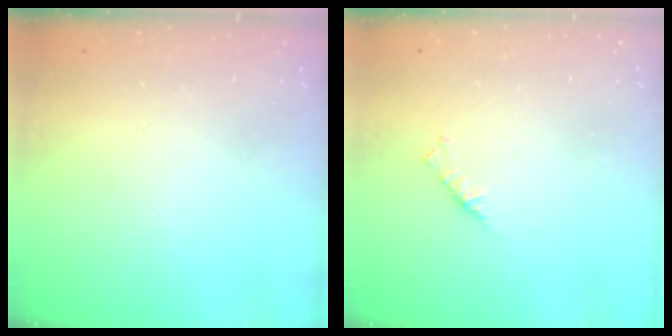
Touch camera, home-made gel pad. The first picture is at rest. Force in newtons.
{"total": 3.2, "press": 3.1, "slide": 0.7}